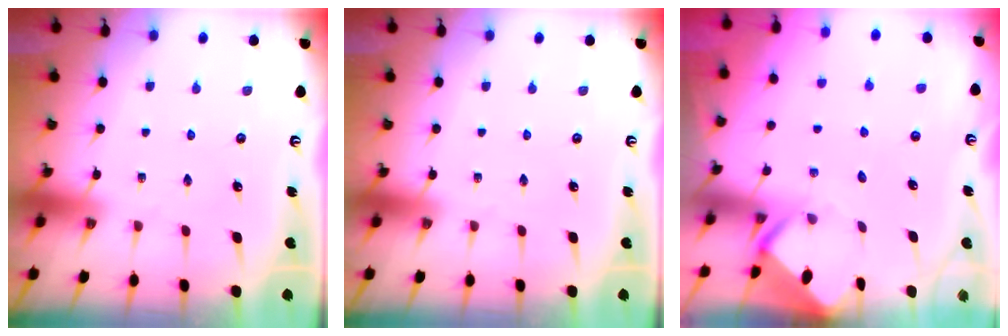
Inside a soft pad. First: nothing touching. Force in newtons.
{"total": 0.0}
{"total": 3.9, "press": 3.9, "slide": 0.3}